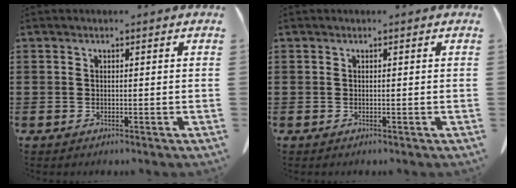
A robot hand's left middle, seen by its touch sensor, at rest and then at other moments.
{"total": 0.0}